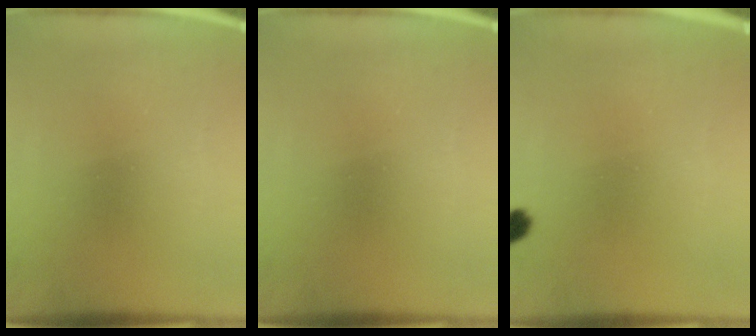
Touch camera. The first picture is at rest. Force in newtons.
{"total": 0.0}
{"total": 1.9}